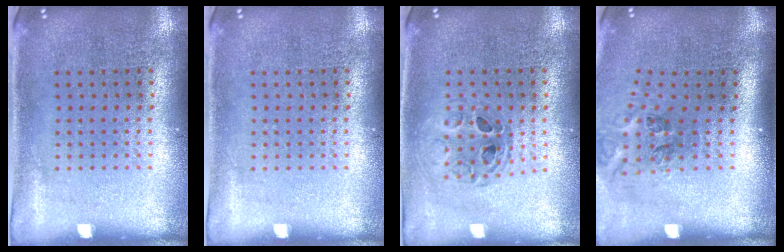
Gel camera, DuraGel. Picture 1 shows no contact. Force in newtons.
{"total": 0.0}
{"total": 0.8, "press": 0.7, "slide": 0.2}
{"total": 1.5, "press": 1.0, "slide": 1.0}